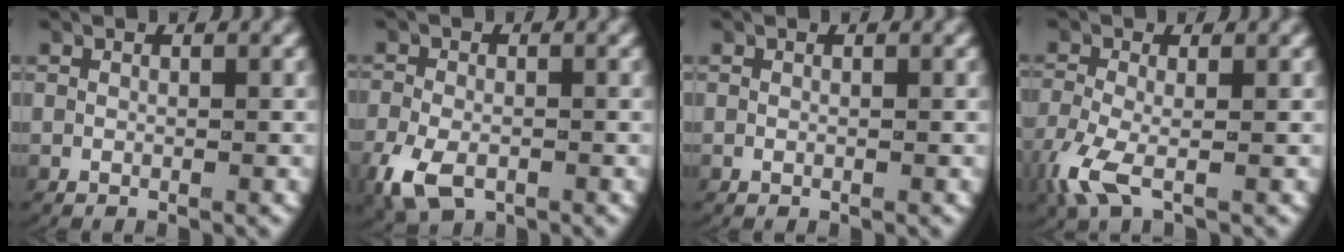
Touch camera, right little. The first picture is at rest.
{"total": 4.5, "force": [-2.3, 3.0, 2.4], "torque": [-0.075, -0.026, -0.027]}
{"total": 0.0}
{"total": 3.0, "force": [-1.4, 1.5, 2.2], "torque": [-0.074, -0.019, -0.018]}